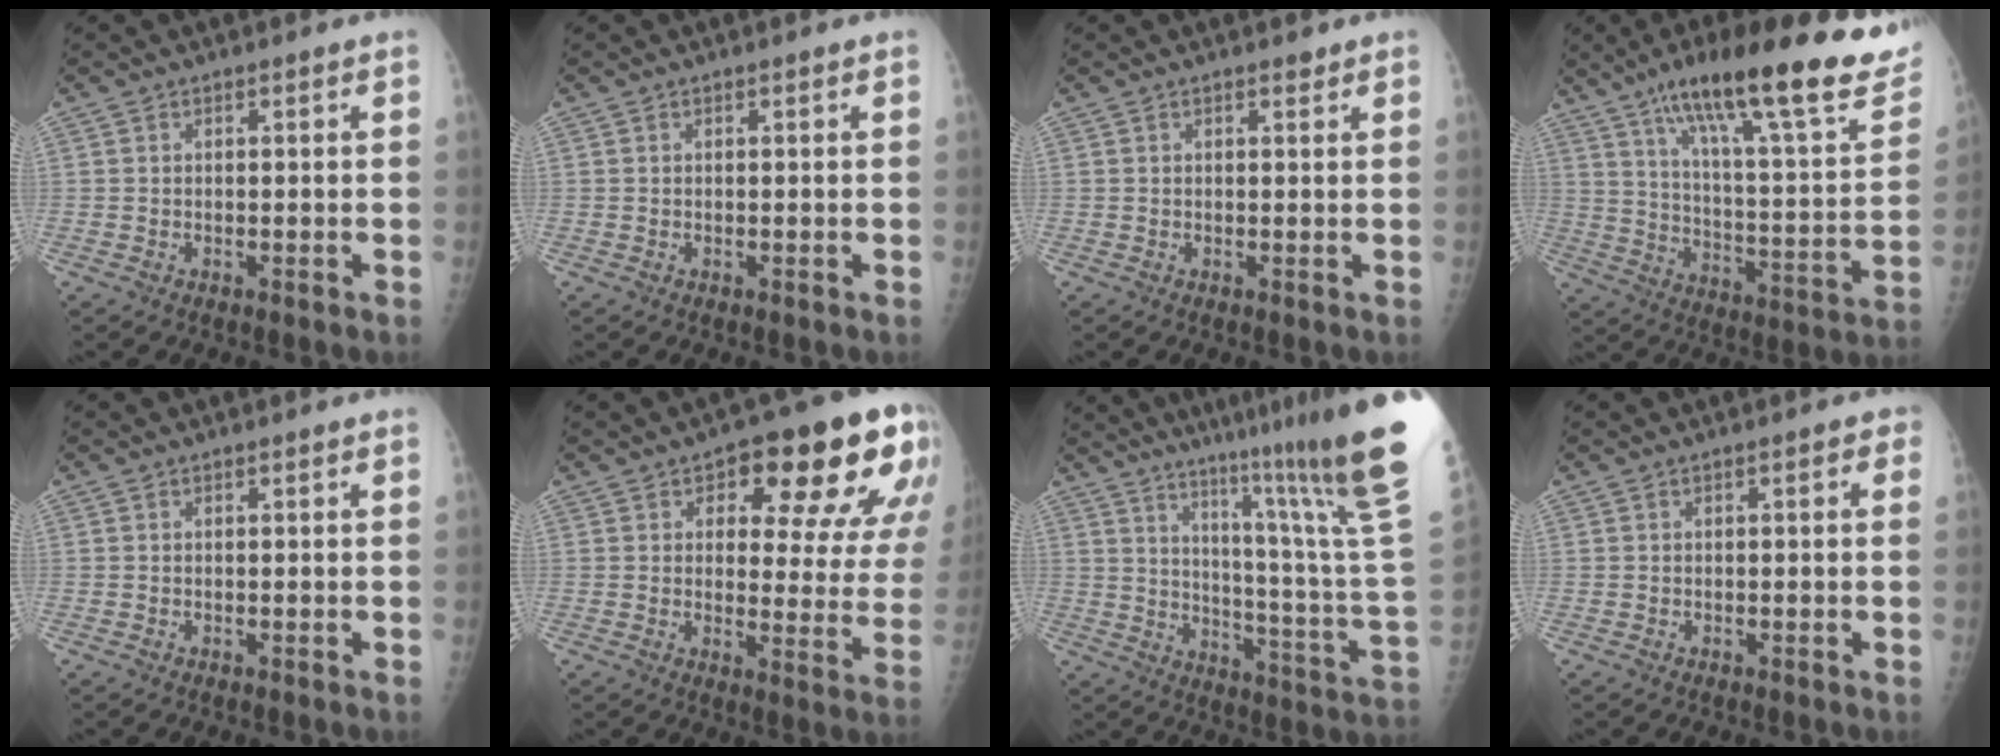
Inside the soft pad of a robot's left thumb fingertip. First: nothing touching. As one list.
[{"total": 0.0}, {"total": 0.9, "force": [0.8, 0.3, 0.3], "torque": [-0.005, -0.006, 0.011]}, {"total": 30.3, "force": [19.8, 6.3, 22.0], "torque": [-0.306, -0.047, 0.296]}, {"total": 0.0}, {"total": 18.8, "force": [9.4, 7.8, 14.3], "torque": [-0.129, -0.025, 0.124]}, {"total": 30.0, "force": [20.2, 0.7, 22.2], "torque": [-0.267, -0.135, 0.285]}, {"total": 1.4, "force": [0.4, 0.6, 1.2], "torque": [-0.010, 0.003, 0.003]}]